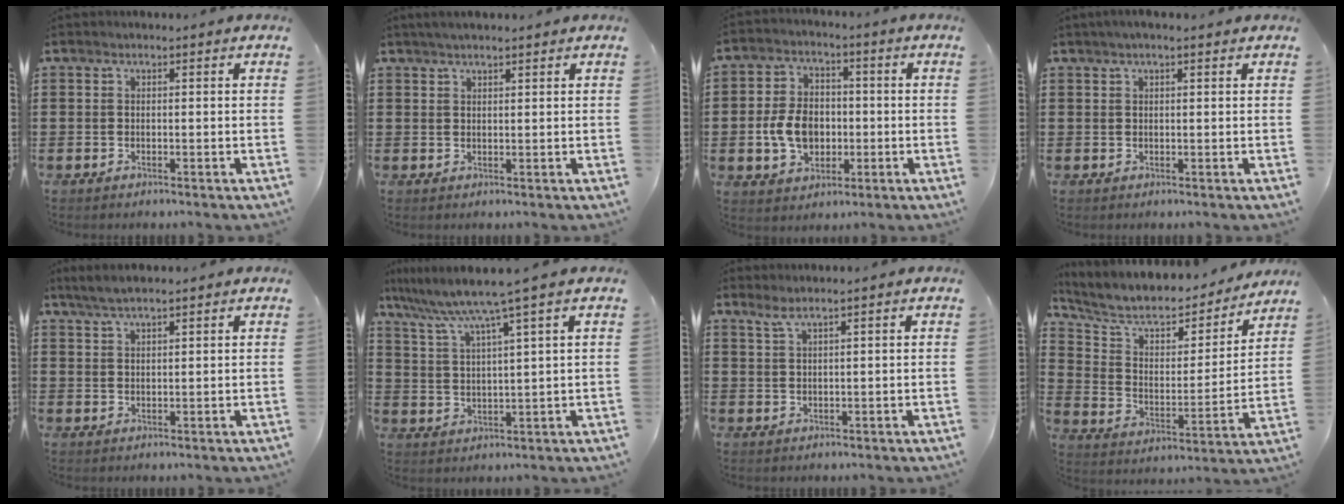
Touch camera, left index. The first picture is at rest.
{"total": 1.6, "force": [1.4, 0.2, 0.7], "torque": [-0.015, 0.004, 0.026]}
{"total": 7.8, "force": [-1.2, 5.8, 5.1], "torque": [-0.104, 0.004, -0.028]}
{"total": 1.4, "force": [0.9, 0.2, 1.1], "torque": [-0.021, 0.002, 0.016]}
{"total": 2.9, "force": [2.3, 0.4, 1.6], "torque": [-0.036, 0.003, 0.044]}
{"total": 5.9, "force": [4.0, -0.9, 4.2], "torque": [-0.098, -0.025, 0.062]}
{"total": 2.1, "force": [1.6, -0.1, 1.3], "torque": [-0.028, 0.000, 0.030]}
{"total": 8.6, "force": [7.3, 2.8, 3.5], "torque": [-0.097, -0.048, 0.121]}